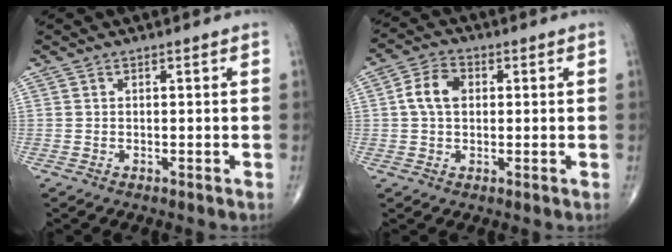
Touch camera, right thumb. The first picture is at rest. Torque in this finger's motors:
{"motor_torque": [-0.37, 0.27, 0.37, -0.17, 0.02]}